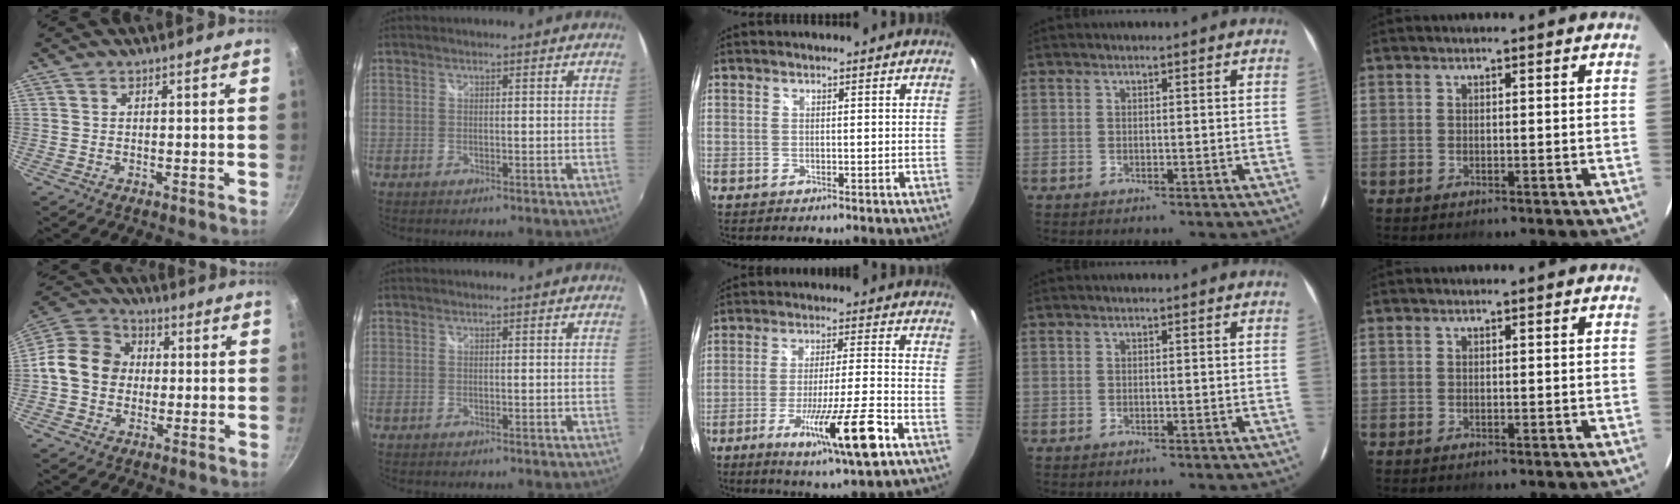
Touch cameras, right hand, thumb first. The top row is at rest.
{"thumb": {"total": 11.9, "force": [-0.4, 10.0, 6.4], "torque": [-0.082, 0.026, -0.029]}, "middle": {"total": 14.1, "force": [-7.2, 0.1, 12.1], "torque": [-0.224, -0.034, -0.123]}}